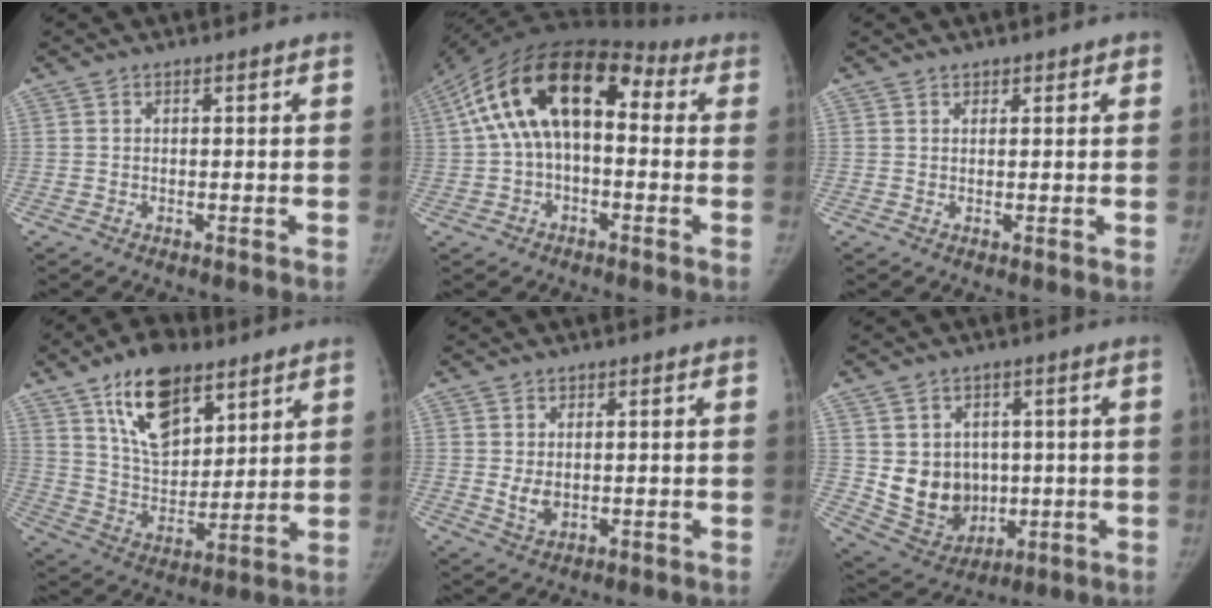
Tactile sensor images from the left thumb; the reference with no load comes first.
{"total": 19.1, "force": [2.9, 11.0, 15.4], "torque": [-0.254, 0.047, 0.029]}
{"total": 1.3, "force": [1.1, 0.7, 0.2], "torque": [0.009, -0.005, 0.015]}
{"total": 16.7, "force": [9.8, 8.8, 10.4], "torque": [-0.135, -0.048, 0.175]}
{"total": 3.1, "force": [0.4, 2.2, 2.1], "torque": [-0.033, -0.010, 0.018]}
{"total": 11.7, "force": [0.7, 10.0, 6.1], "torque": [-0.060, -0.013, 0.045]}